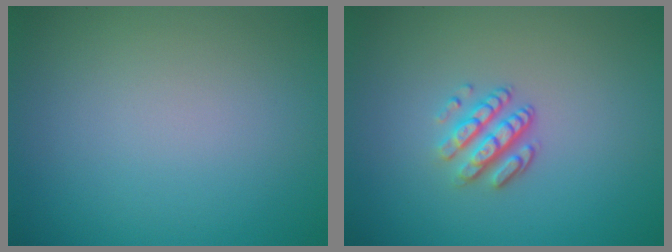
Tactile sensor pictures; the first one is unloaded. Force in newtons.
{"total": 3.3, "press": 2.3, "slide": 2.3}